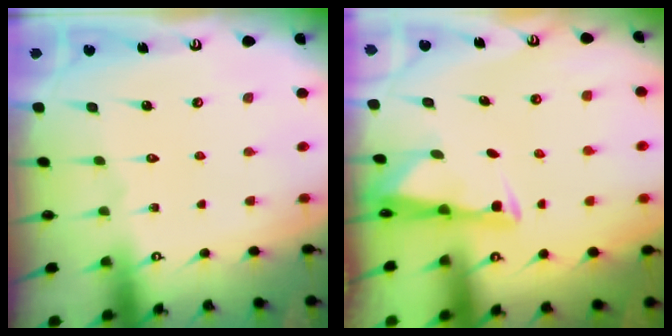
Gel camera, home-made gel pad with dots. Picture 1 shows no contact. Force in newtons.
{"total": 2.6, "press": 2.6, "slide": 0.4}